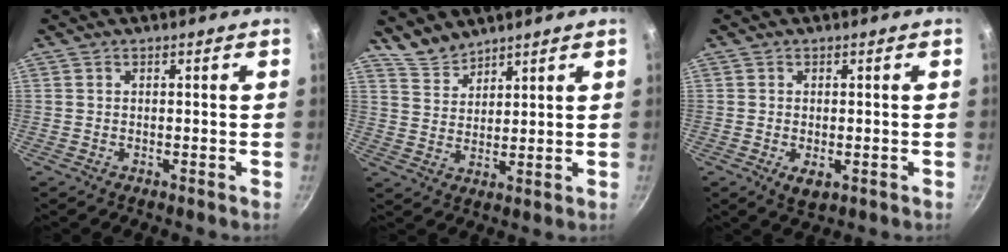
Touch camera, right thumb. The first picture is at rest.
{"total": 5.2, "force": [4.8, 1.7, 0.8], "torque": [-0.009, -0.023, 0.099]}
{"total": 3.2, "force": [-0.8, 1.8, 2.5], "torque": [-0.040, -0.010, -0.008]}